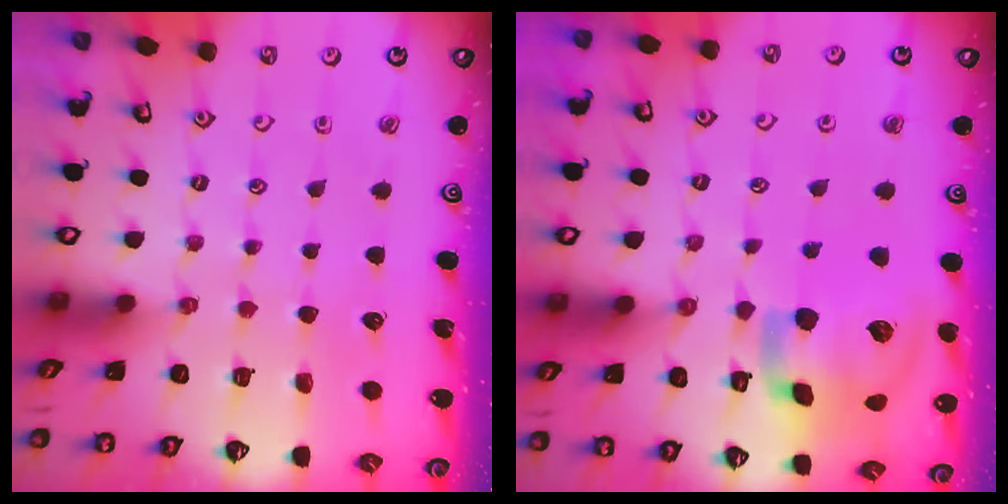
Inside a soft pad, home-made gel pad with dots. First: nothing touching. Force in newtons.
{"total": 18.8, "press": 18.5, "slide": 2.9}